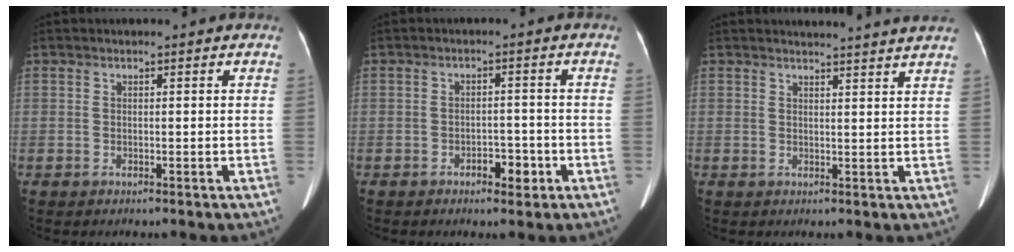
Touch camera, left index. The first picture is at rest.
{"total": 3.1, "force": [-1.7, 1.6, 2.1], "torque": [-0.028, 0.006, -0.022]}
{"total": 8.7, "force": [8.5, -0.8, 2.0], "torque": [-0.017, -0.008, 0.082]}